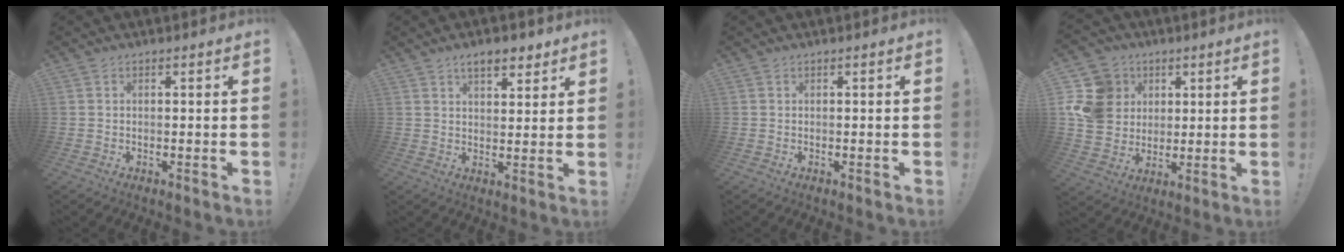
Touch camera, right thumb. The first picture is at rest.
{"total": 6.9, "force": [4.7, 3.0, 4.1], "torque": [-0.051, -0.019, 0.081]}
{"total": 0.0}
{"total": 15.0, "force": [3.6, 13.1, 6.4], "torque": [-0.111, -0.008, 0.079]}